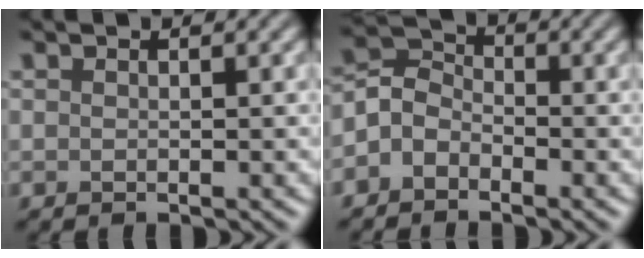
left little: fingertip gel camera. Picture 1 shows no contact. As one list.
[{"total": 2.8, "force": [-1.8, 1.8, 1.1], "torque": [-0.020, 0.013, -0.049]}]